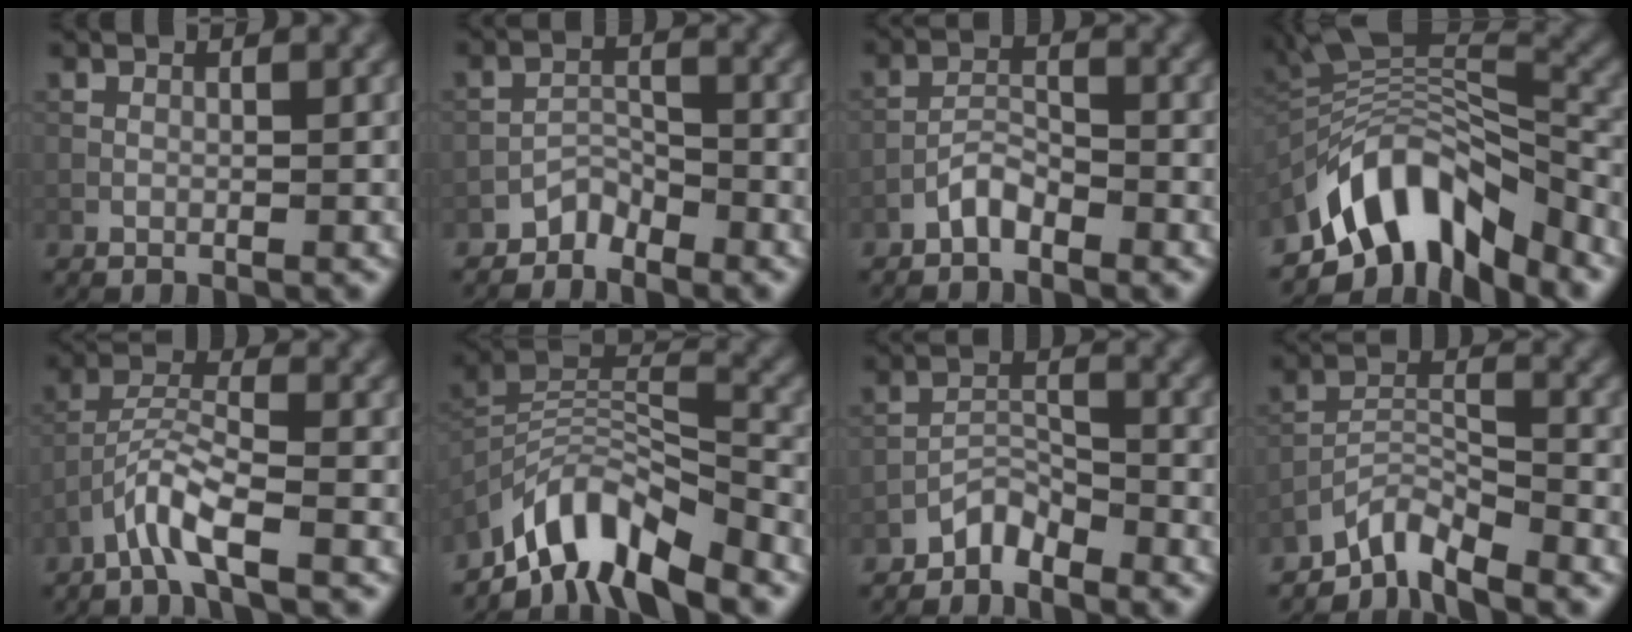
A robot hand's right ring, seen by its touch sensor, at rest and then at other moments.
{"total": 2.1, "force": [-1.9, 0.8, 0.3], "torque": [0.000, 0.012, -0.038]}
{"total": 2.2, "force": [-1.7, 0.8, 1.0], "torque": [-0.015, 0.011, -0.036]}
{"total": 10.0, "force": [-6.3, 4.3, 6.4], "torque": [-0.095, 0.010, -0.121]}
{"total": 3.8, "force": [-2.7, 0.4, 2.7], "torque": [-0.058, 0.012, -0.061]}
{"total": 8.2, "force": [-6.7, 2.3, 4.2], "torque": [-0.066, -0.001, -0.130]}
{"total": 2.5, "force": [-2.3, 0.8, 0.6], "torque": [-0.006, 0.013, -0.048]}
{"total": 3.7, "force": [-3.4, 0.7, 1.3], "torque": [-0.020, 0.006, -0.074]}